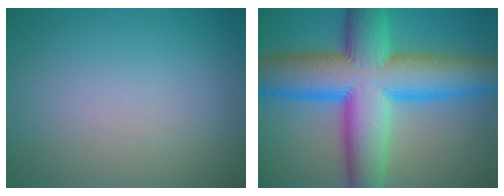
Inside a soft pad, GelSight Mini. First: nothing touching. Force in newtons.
{"total": 14.2, "press": 14.2, "slide": 0.2}